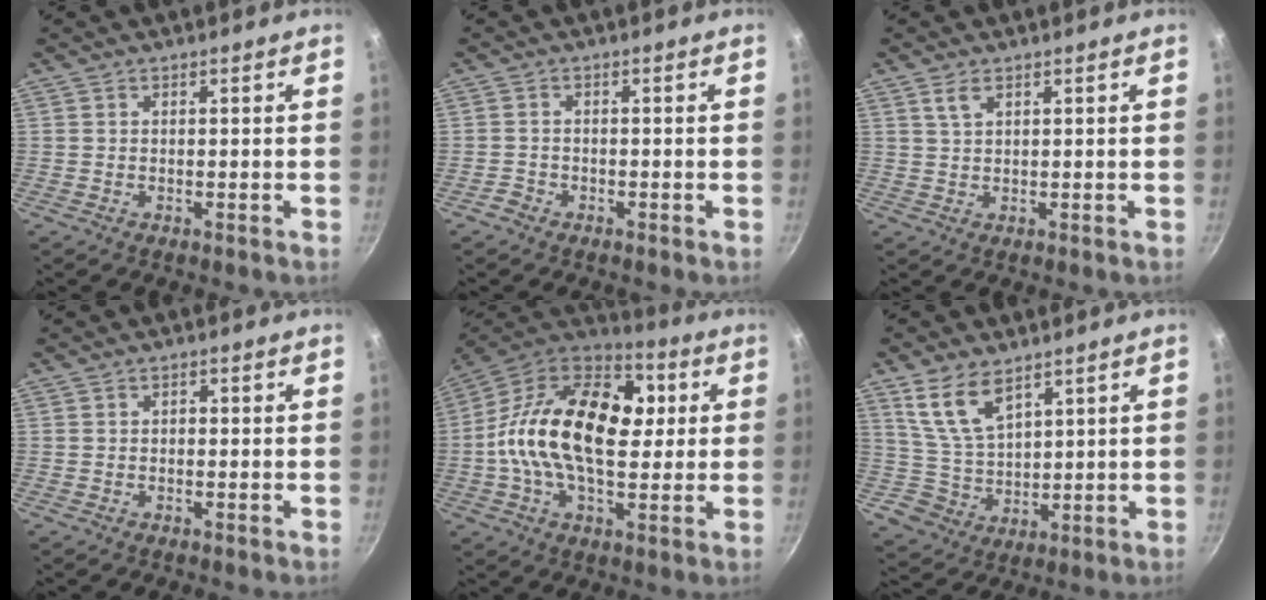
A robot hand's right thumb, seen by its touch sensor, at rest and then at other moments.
{"total": 1.8, "force": [-1.4, 1.1, 0.3], "torque": [-0.006, 0.017, -0.024]}
{"total": 2.3, "force": [1.3, 1.2, 1.5], "torque": [-0.025, -0.004, 0.029]}
{"total": 0.8, "force": [-0.2, 0.6, 0.5], "torque": [-0.007, 0.005, -0.003]}
{"total": 25.2, "force": [2.0, 15.2, 20.0], "torque": [-0.325, 0.029, 0.009]}
{"total": 9.6, "force": [5.5, 5.8, 5.3], "torque": [-0.078, -0.030, 0.123]}